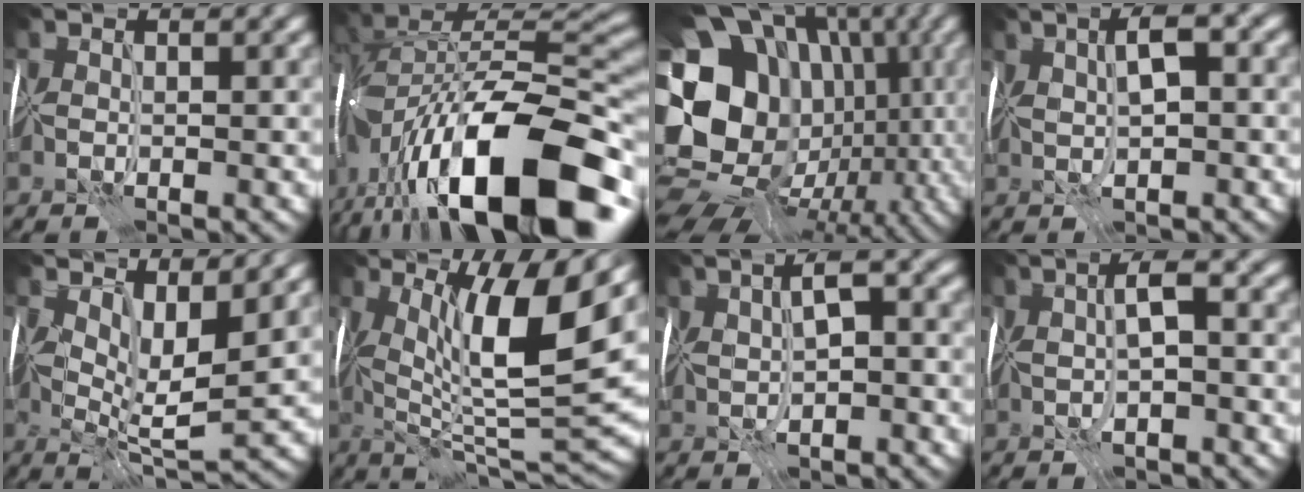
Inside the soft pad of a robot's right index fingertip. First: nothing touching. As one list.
[{"total": 17.2, "force": [-6.5, 7.9, 13.9], "torque": [-0.234, 0.003, -0.106]}, {"total": 19.6, "force": [-0.1, 17.0, 9.7], "torque": [-0.164, 0.016, -0.025]}, {"total": 3.8, "force": [1.4, 1.1, 3.4], "torque": [-0.062, 0.010, 0.024]}, {"total": 5.5, "force": [2.0, 1.8, 4.8], "torque": [-0.093, -0.010, 0.037]}, {"total": 11.7, "force": [3.0, 2.6, 11.0], "torque": [-0.172, -0.003, 0.052]}, {"total": 4.4, "force": [1.4, 1.7, 3.8], "torque": [-0.064, 0.010, 0.025]}, {"total": 3.5, "force": [0.9, 0.9, 3.3], "torque": [-0.063, 0.008, 0.013]}]